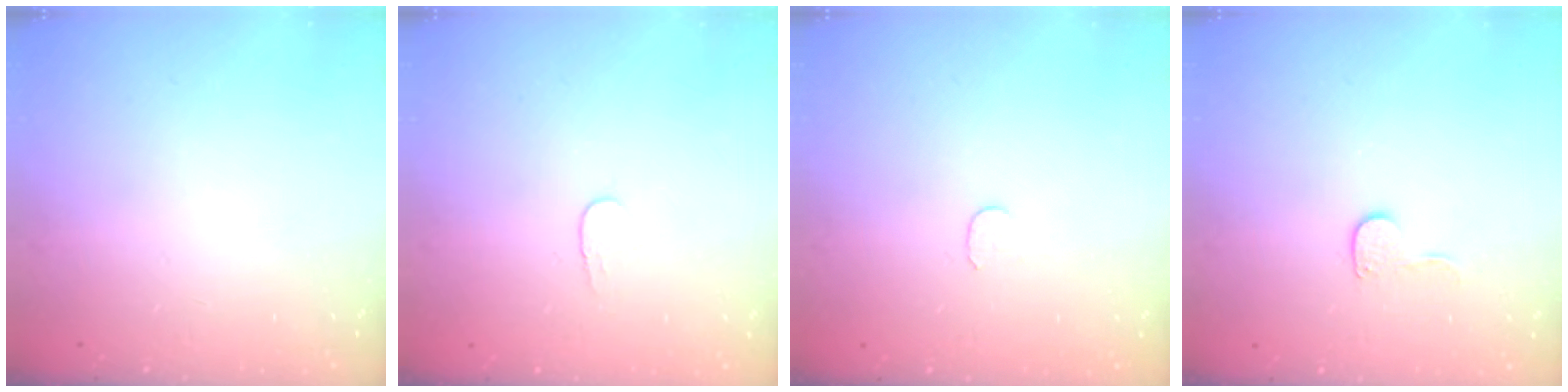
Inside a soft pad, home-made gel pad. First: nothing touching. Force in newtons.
{"total": 3.5, "press": 3.4, "slide": 0.4}
{"total": 3.7, "press": 3.7, "slide": 0.4}
{"total": 5.5, "press": 5.5, "slide": 0.5}